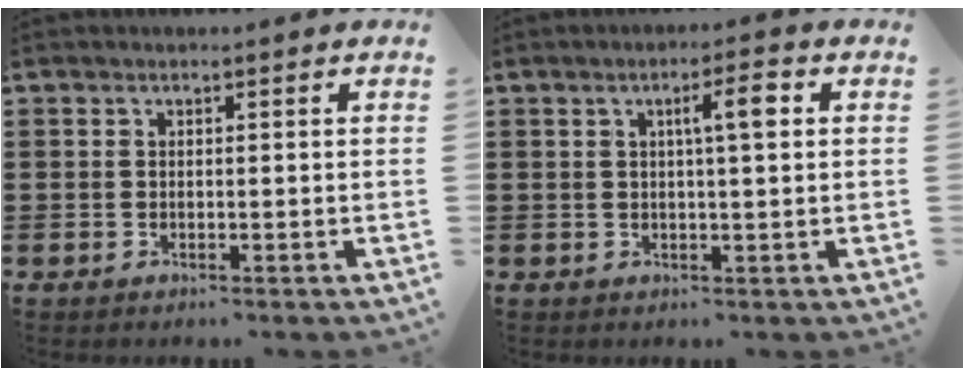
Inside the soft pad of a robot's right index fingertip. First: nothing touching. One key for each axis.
{"total": 4.0, "fx": 1.0, "fy": 0.7, "fz": 3.8, "tx": -0.060, "ty": 0.003, "tz": 0.009}